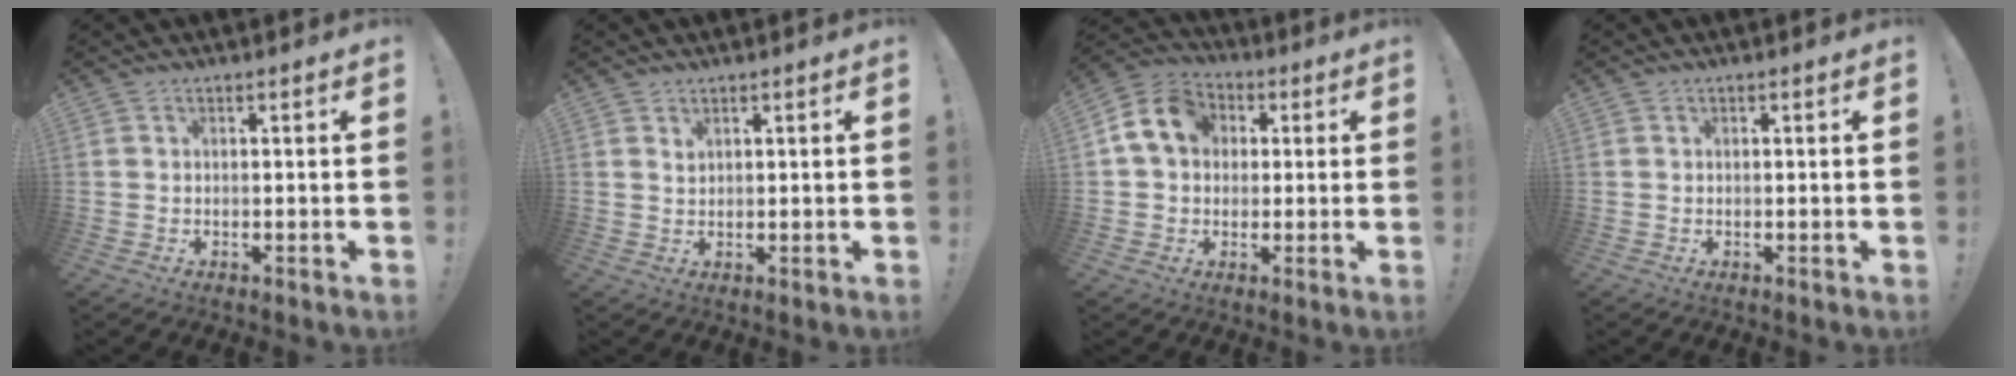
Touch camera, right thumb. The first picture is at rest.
{"total": 1.3, "force": [1.1, 0.7, 0.3], "torque": [-0.002, -0.001, 0.020]}
{"total": 11.5, "force": [2.7, 9.5, 5.9], "torque": [-0.095, 0.012, 0.059]}
{"total": 0.0}